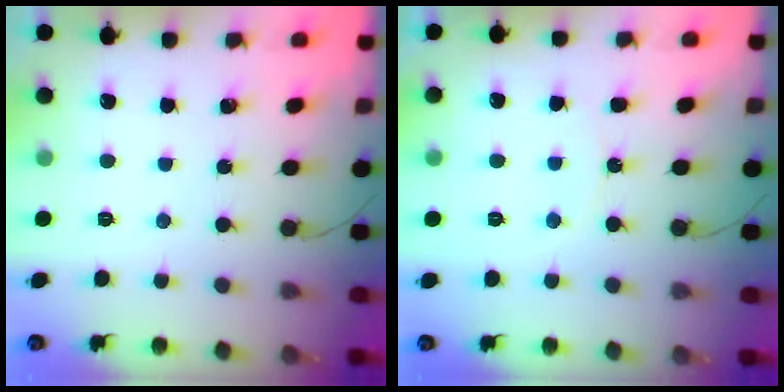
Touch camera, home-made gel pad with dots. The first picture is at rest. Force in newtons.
{"total": 6.2, "press": 6.2, "slide": 0.5}